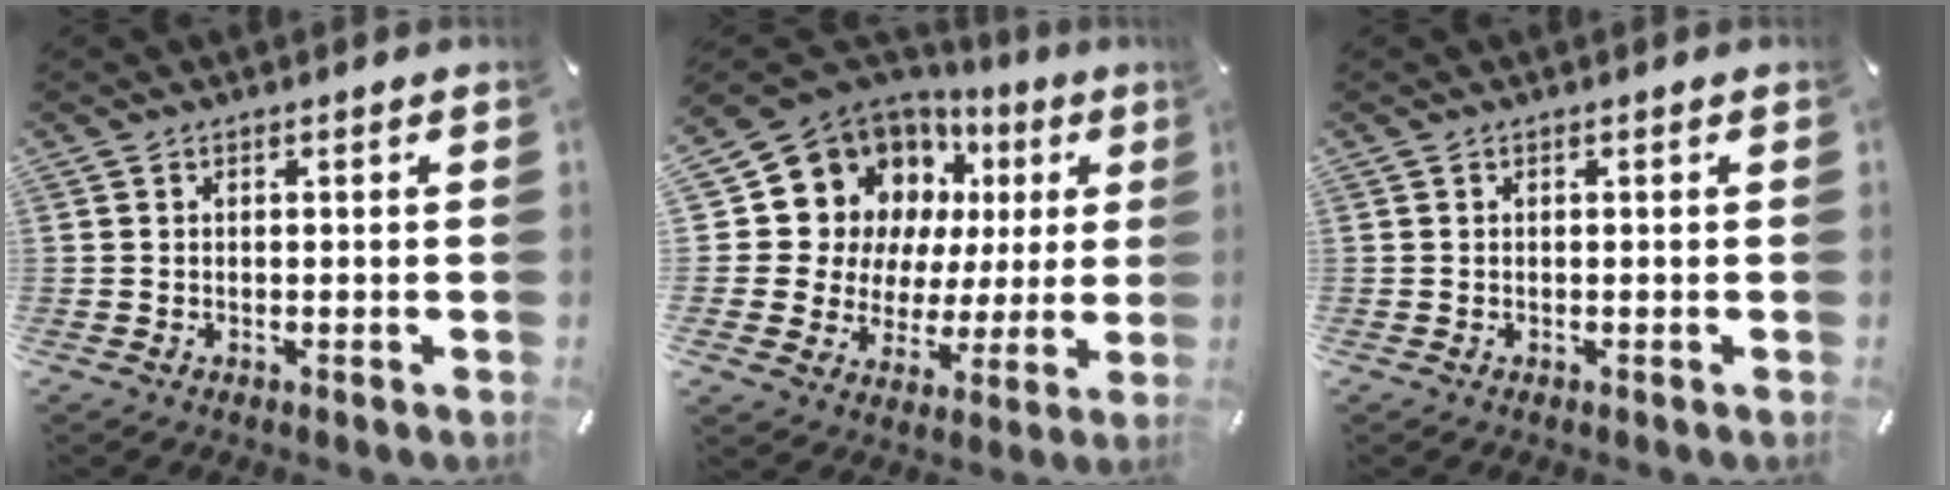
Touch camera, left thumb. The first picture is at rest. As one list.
[{"total": 16.4, "force": [7.6, 13.3, 5.9], "torque": [-0.102, -0.068, 0.157]}, {"total": 0.0}]